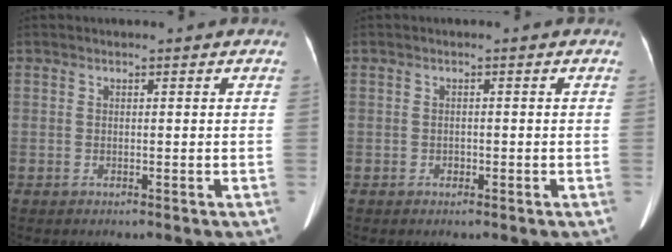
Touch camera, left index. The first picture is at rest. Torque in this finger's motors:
{"motor_torque": [-0.02, 0.00, 0.00, 0.00]}